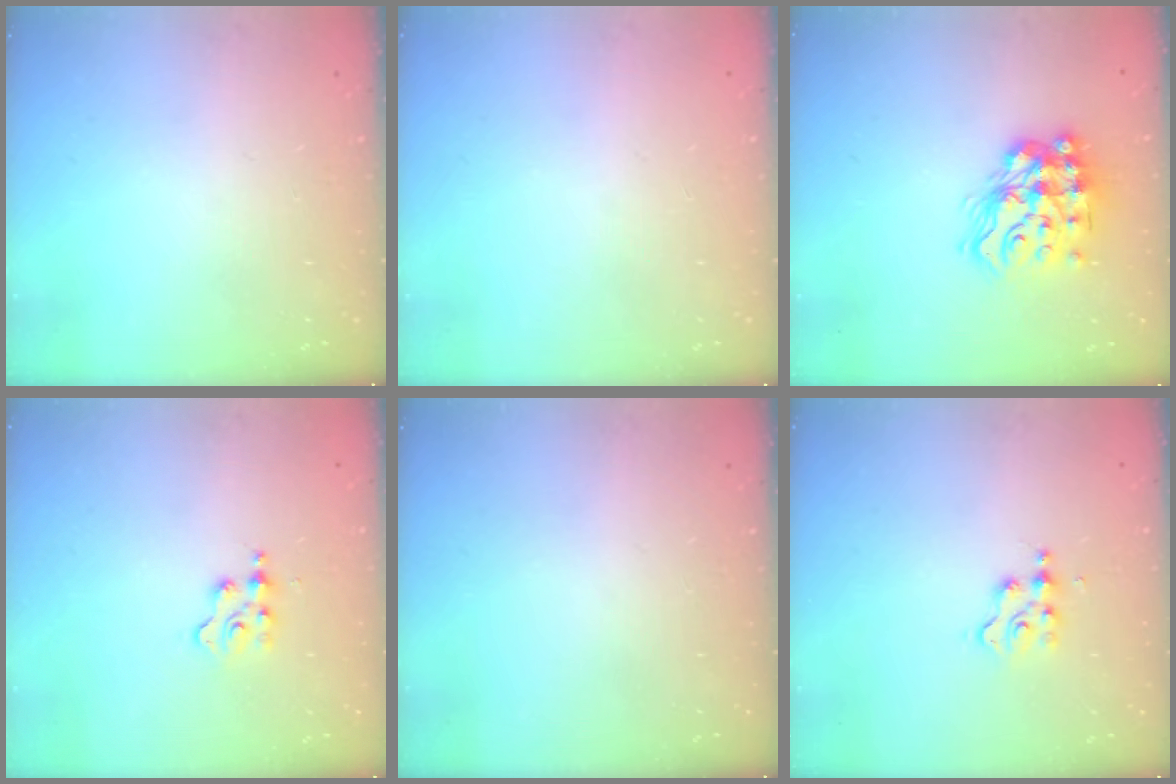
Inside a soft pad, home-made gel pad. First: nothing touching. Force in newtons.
{"total": 0.7, "press": 0.7, "slide": 0.2}
{"total": 16.0, "press": 15.9, "slide": 1.8}
{"total": 2.2, "press": 2.1, "slide": 0.3}
{"total": 0.0}
{"total": 2.6, "press": 2.6, "slide": 0.3}